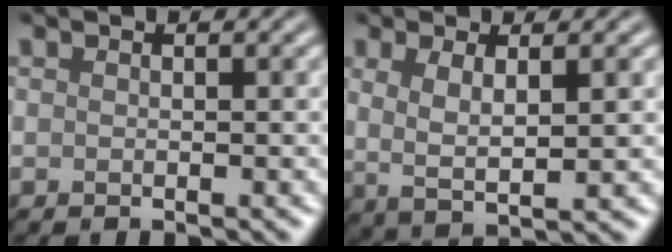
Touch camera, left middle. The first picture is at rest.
{"total": 3.3, "force": [0.6, 0.9, 3.1], "torque": [-0.063, -0.008, 0.017]}